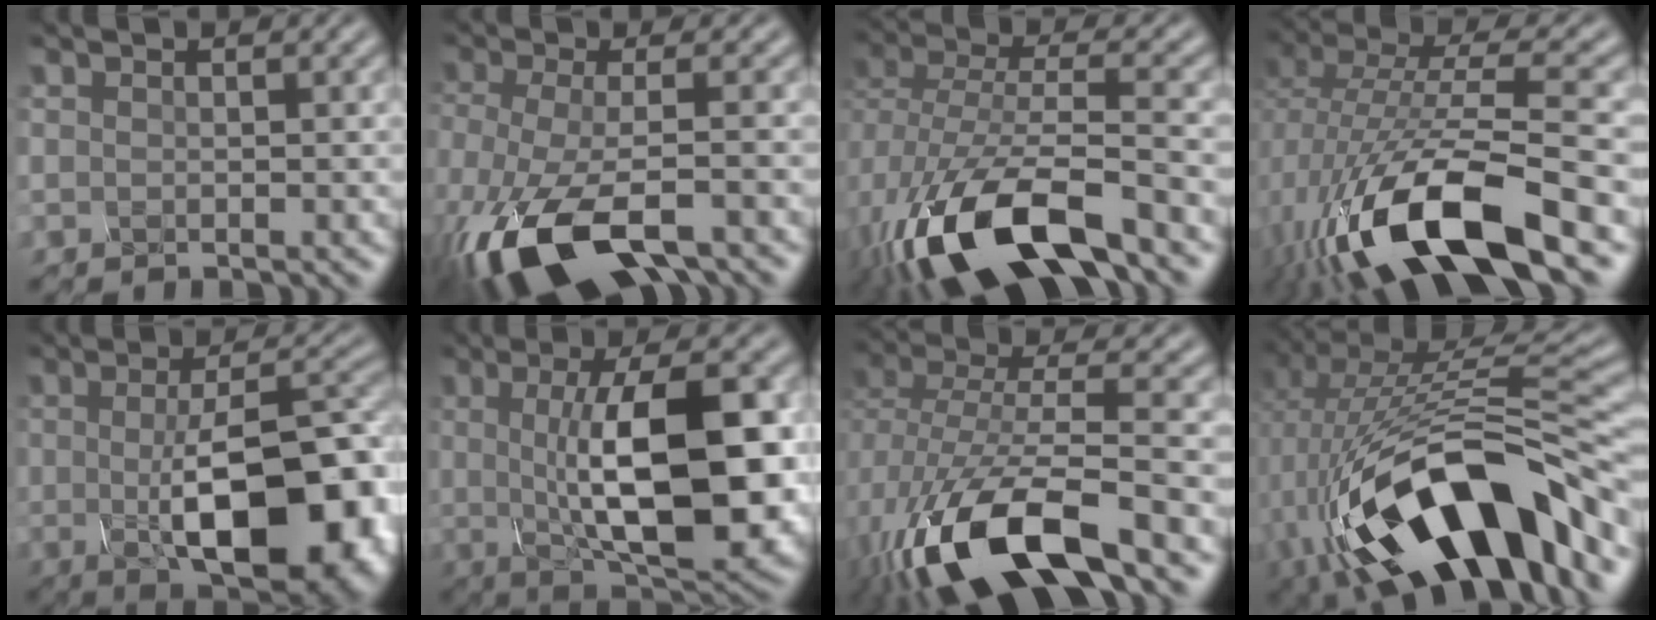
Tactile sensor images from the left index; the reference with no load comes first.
{"total": 11.4, "force": [-7.1, 4.1, 8.0], "torque": [-0.208, -0.035, -0.100]}
{"total": 12.4, "force": [-7.2, 5.2, 8.7], "torque": [-0.212, -0.021, -0.101]}
{"total": 11.8, "force": [-5.6, 3.8, 9.7], "torque": [-0.215, -0.003, -0.079]}
{"total": 12.1, "force": [-2.3, 4.6, 11.0], "torque": [-0.148, -0.009, -0.018]}
{"total": 11.3, "force": [-0.2, 3.3, 10.8], "torque": [-0.161, -0.001, 0.014]}
{"total": 11.7, "force": [-6.3, 4.5, 8.8], "torque": [-0.212, -0.021, -0.084]}
{"total": 13.3, "force": [-4.4, 5.3, 11.4], "torque": [-0.204, 0.009, -0.048]}